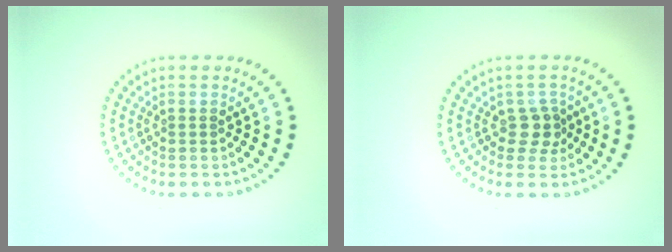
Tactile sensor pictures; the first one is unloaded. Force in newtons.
{"total": 2.0, "press": 1.7, "slide": 1.1}